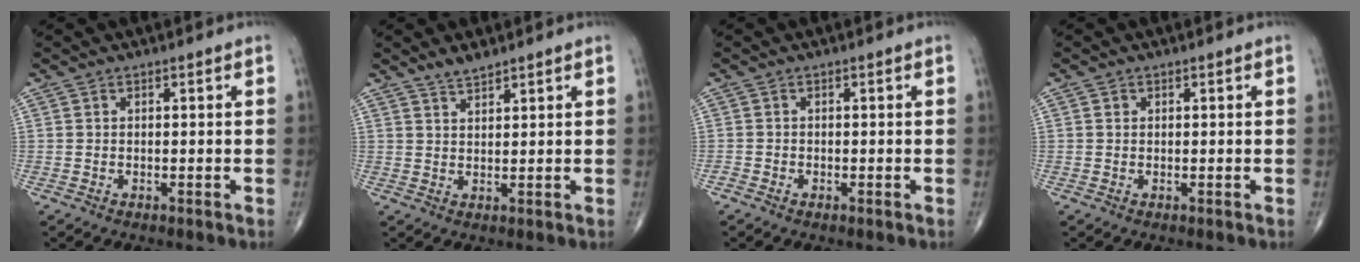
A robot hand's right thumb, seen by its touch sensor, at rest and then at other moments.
{"total": 2.7, "force": [2.4, 0.6, 1.1], "torque": [-0.016, -0.010, 0.046]}
{"total": 0.7, "force": [-0.5, 0.5, 0.3], "torque": [-0.004, 0.000, -0.011]}
{"total": 0.6, "force": [0.2, 0.5, 0.1], "torque": [0.001, 0.001, 0.003]}